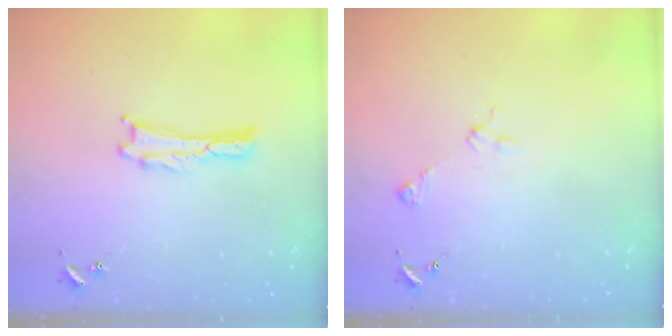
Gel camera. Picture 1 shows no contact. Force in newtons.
{"total": 2.9, "press": 2.9, "slide": 0.3}